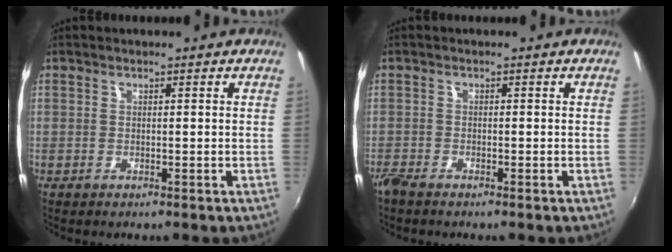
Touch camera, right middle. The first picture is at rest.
{"total": 1.9, "force": [-1.7, 0.1, 0.8], "torque": [-0.022, -0.008, -0.037]}